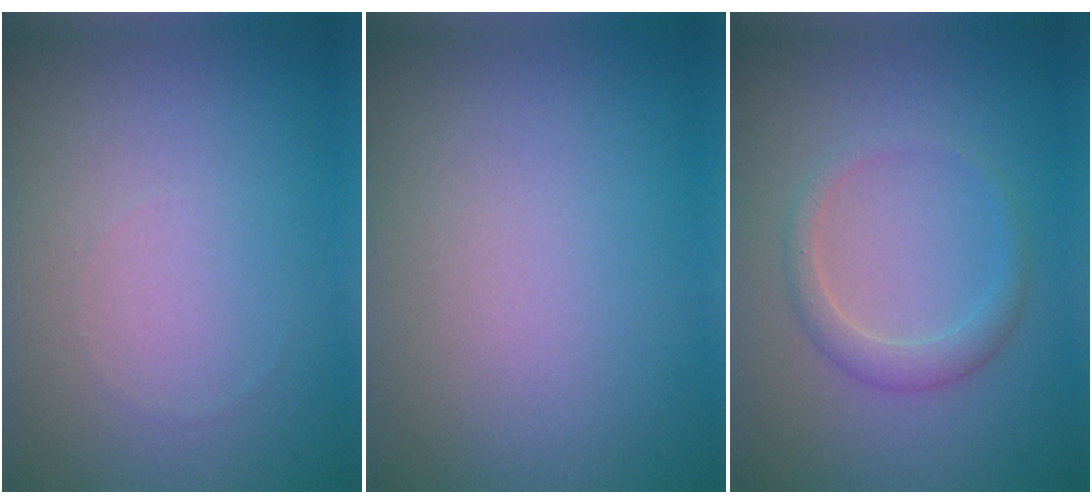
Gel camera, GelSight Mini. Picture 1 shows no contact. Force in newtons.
{"total": 0.0}
{"total": 1.9, "press": 1.9, "slide": 0.0}